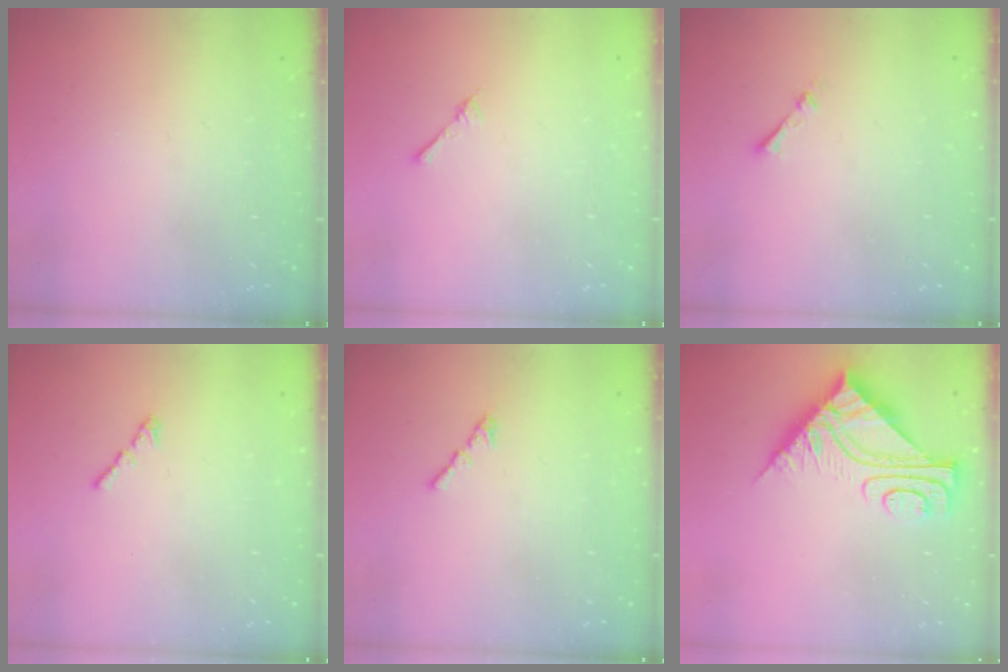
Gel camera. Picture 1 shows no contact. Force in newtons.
{"total": 2.4, "press": 2.4, "slide": 0.3}
{"total": 1.7, "press": 1.7, "slide": 0.2}
{"total": 1.2, "press": 1.1, "slide": 0.5}
{"total": 1.3, "press": 1.2, "slide": 0.6}
{"total": 11.3, "press": 11.2, "slide": 1.2}